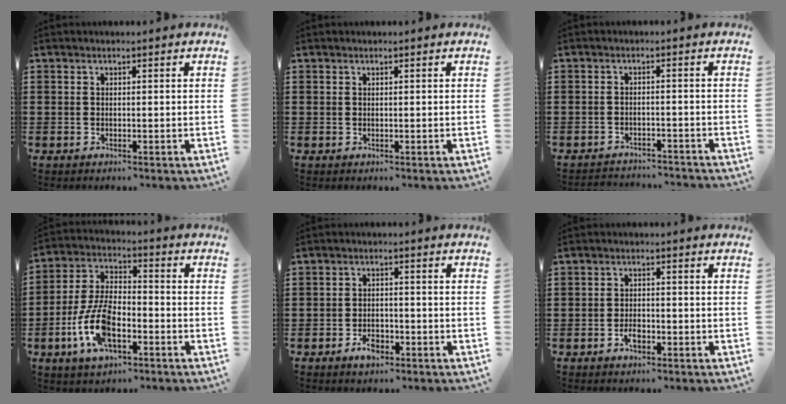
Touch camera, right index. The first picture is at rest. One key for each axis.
{"total": 0.0}
{"total": 2.4, "fx": -2.4, "fy": 0.2, "fz": -0.1, "tx": -0.007, "ty": -0.001, "tz": -0.051}
{"total": 10.2, "fx": -3.7, "fy": 4.8, "fz": 8.2, "tx": -0.196, "ty": -0.003, "tz": -0.072}
{"total": 3.3, "fx": -1.8, "fy": 1.8, "fz": 2.1, "tx": -0.037, "ty": 0.002, "tz": -0.033}
{"total": 2.3, "fx": -1.1, "fy": 1.2, "fz": 1.6, "tx": -0.032, "ty": 0.004, "tz": -0.021}